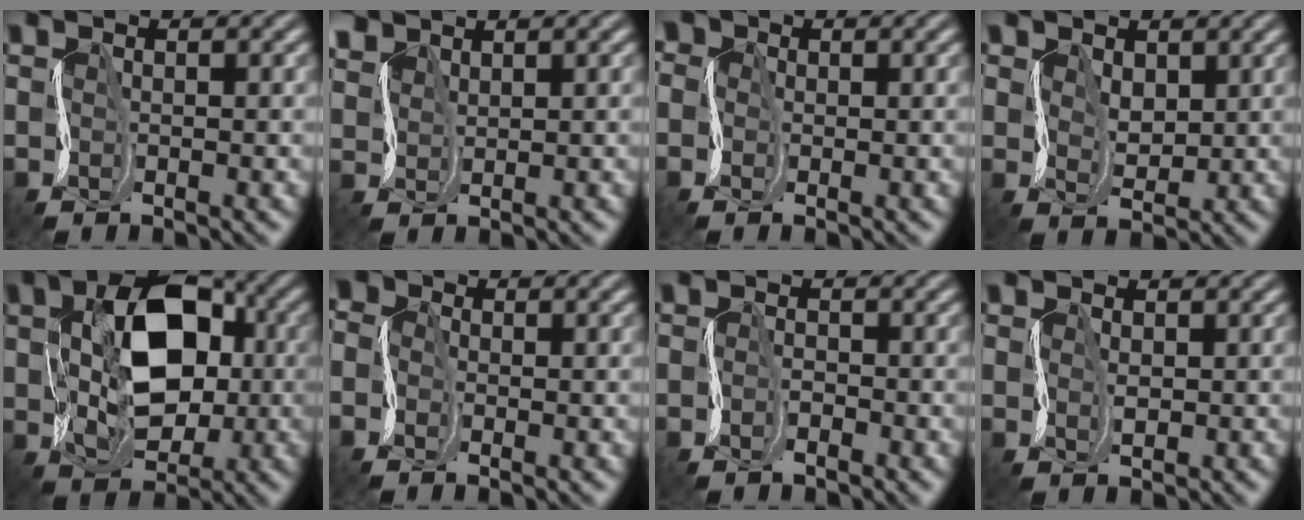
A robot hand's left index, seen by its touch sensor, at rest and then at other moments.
{"total": 2.0, "force": [1.8, 0.3, -0.8], "torque": [-0.003, 0.011, 0.038]}
{"total": 4.0, "force": [0.3, 3.5, 1.9], "torque": [-0.035, 0.014, -0.029]}
{"total": 3.0, "force": [1.5, 2.2, 1.3], "torque": [-0.034, 0.012, 0.019]}
{"total": 9.7, "force": [1.2, 6.3, 7.2], "torque": [-0.132, 0.012, 0.017]}
{"total": 3.8, "force": [-0.6, 3.2, 2.0], "torque": [-0.047, 0.015, -0.037]}
{"total": 1.4, "force": [-0.9, 1.1, 0.3], "torque": [-0.002, 0.004, -0.026]}
{"total": 1.0, "force": [0.3, 0.9, 0.1], "torque": [-0.016, 0.005, 0.006]}